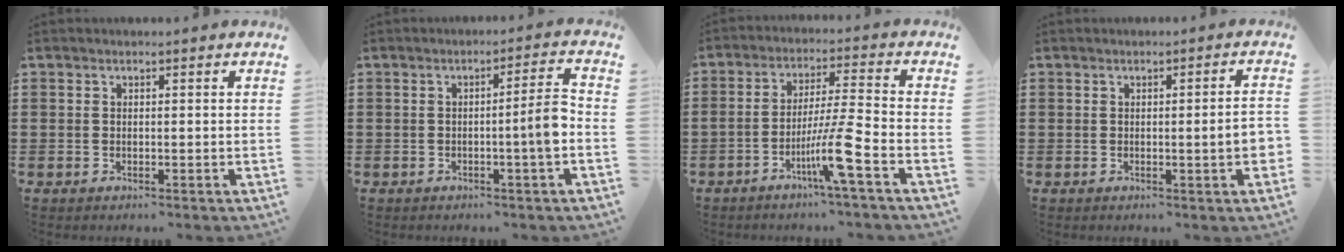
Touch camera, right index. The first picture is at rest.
{"total": 5.8, "force": [-1.0, 0.0, 5.7], "torque": [-0.091, -0.005, -0.024]}
{"total": 9.0, "force": [-4.5, -0.5, 7.7], "torque": [-0.147, -0.010, -0.085]}
{"total": 3.6, "force": [-0.4, 0.1, 3.6], "torque": [-0.052, -0.009, -0.009]}